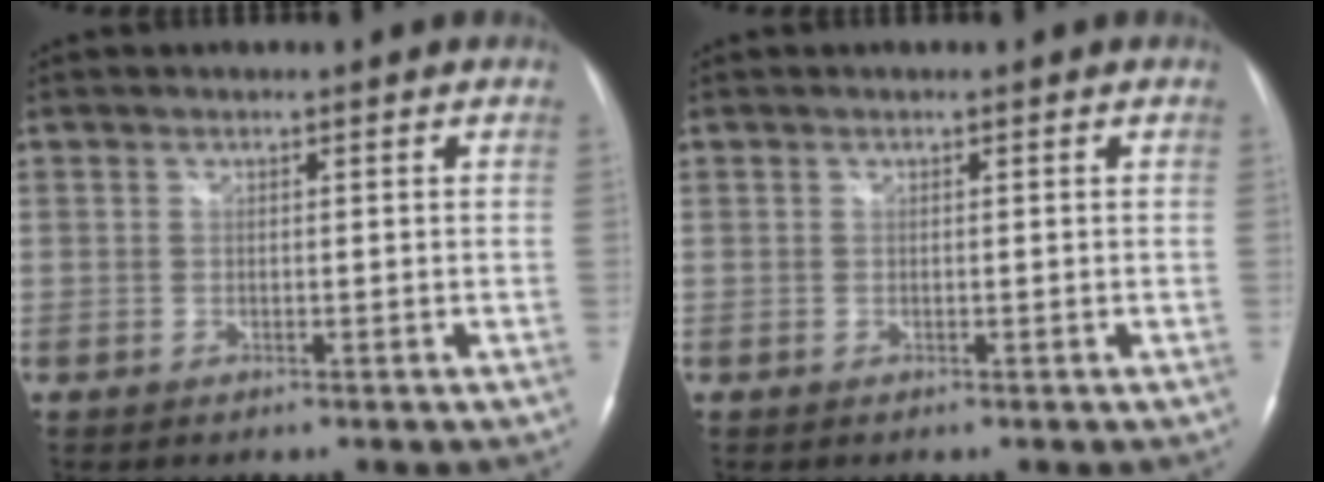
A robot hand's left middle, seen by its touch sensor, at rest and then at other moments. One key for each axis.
{"total": 0.0}